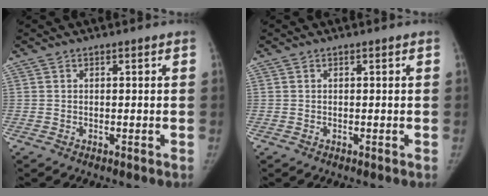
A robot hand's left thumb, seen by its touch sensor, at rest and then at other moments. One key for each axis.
{"total": 0.0}